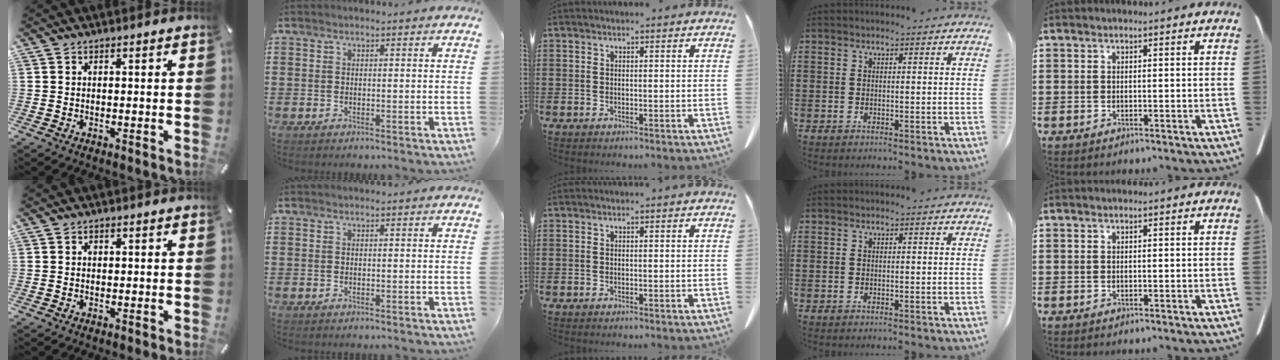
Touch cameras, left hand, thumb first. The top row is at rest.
{"thumb": {"total": 0.7, "force": [0.1, 0.6, 0.3], "torque": [-0.007, 0.002, 0.001]}}